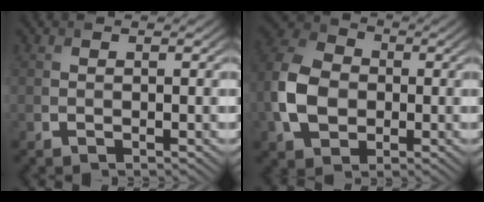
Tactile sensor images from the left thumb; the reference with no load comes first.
{"total": 9.7, "force": [-1.3, 7.2, 6.3], "torque": [-0.159, 0.005, -0.038]}